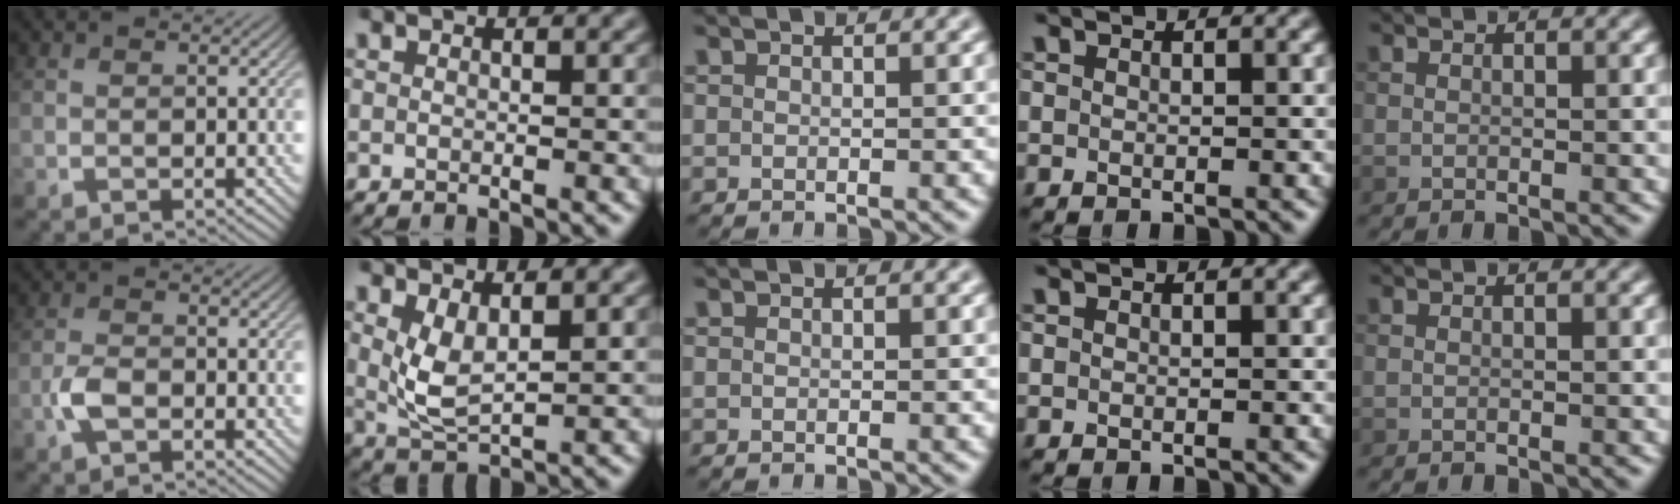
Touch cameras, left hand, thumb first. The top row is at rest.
{"thumb": {"total": 3.0, "force": [-1.4, 1.5, 2.2], "torque": [-0.052, 0.000, -0.036]}, "index": {"total": 3.3, "force": [1.3, 1.3, 2.8], "torque": [-0.066, -0.010, 0.030]}}